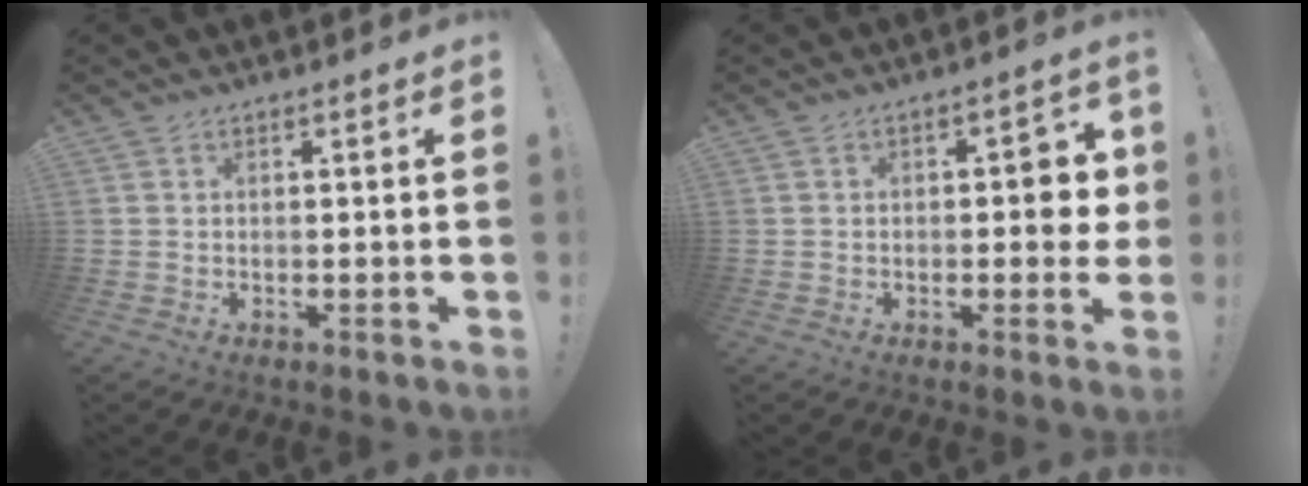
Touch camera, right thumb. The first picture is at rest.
{"total": 5.7, "force": [-0.6, 3.2, 4.7], "torque": [-0.046, 0.006, -0.013]}